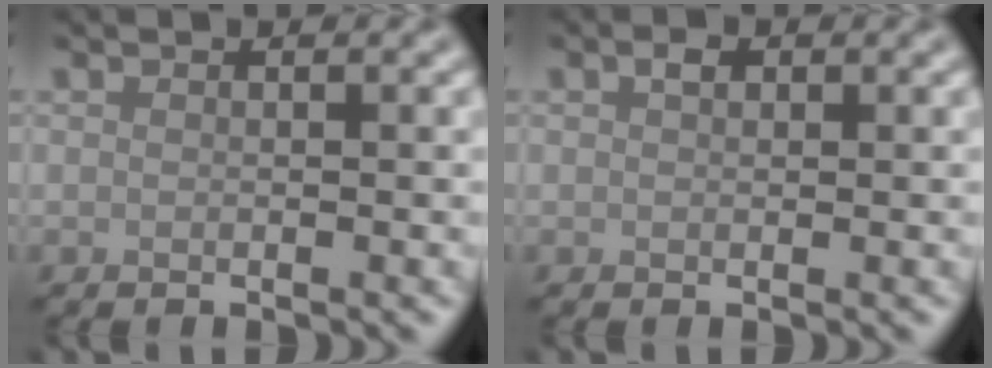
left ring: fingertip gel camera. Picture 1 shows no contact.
{"total": 0.9, "force": [0.5, 0.5, 0.6], "torque": [-0.013, 0.002, 0.007]}